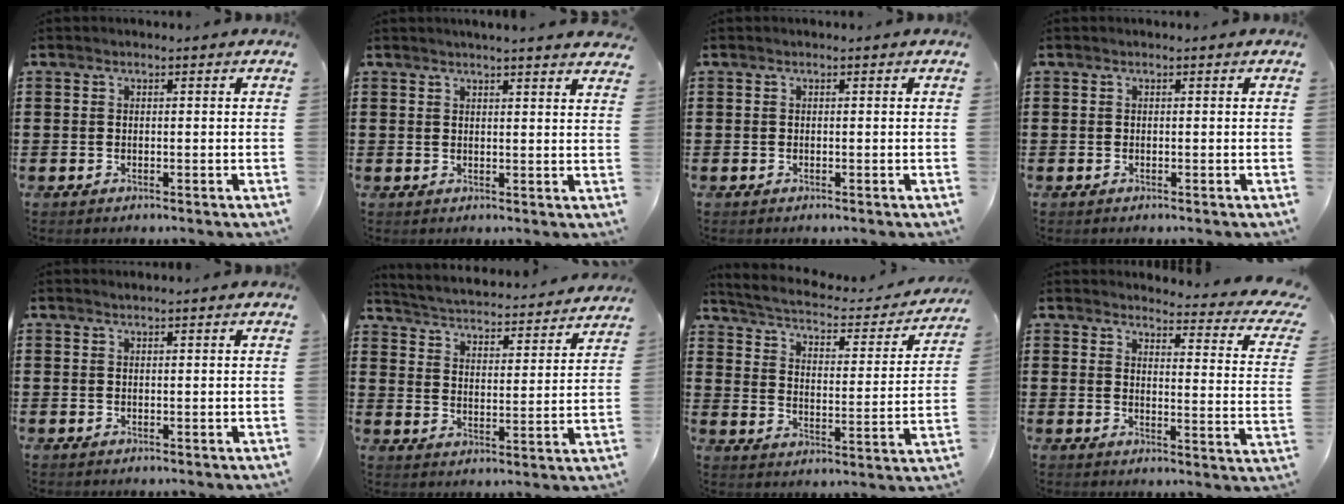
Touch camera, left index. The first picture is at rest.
{"total": 2.2, "force": [2.2, -0.3, 0.4], "torque": [-0.012, -0.005, 0.042]}
{"total": 0.0}
{"total": 0.0}
{"total": 0.6, "force": [0.6, 0.0, 0.0], "torque": [-0.001, 0.000, 0.012]}
{"total": 3.0, "force": [3.0, -0.3, 0.1], "torque": [-0.023, -0.033, 0.040]}
{"total": 3.1, "force": [2.6, 0.4, 1.6], "torque": [-0.049, -0.026, 0.035]}
{"total": 3.9, "force": [3.5, 0.3, 1.7], "torque": [-0.035, -0.030, 0.053]}